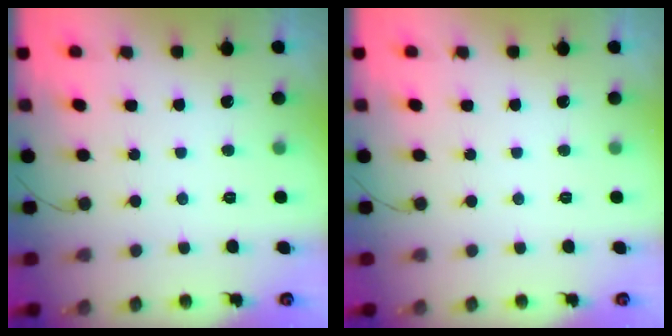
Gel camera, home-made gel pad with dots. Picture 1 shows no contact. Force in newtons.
{"total": 0.0}